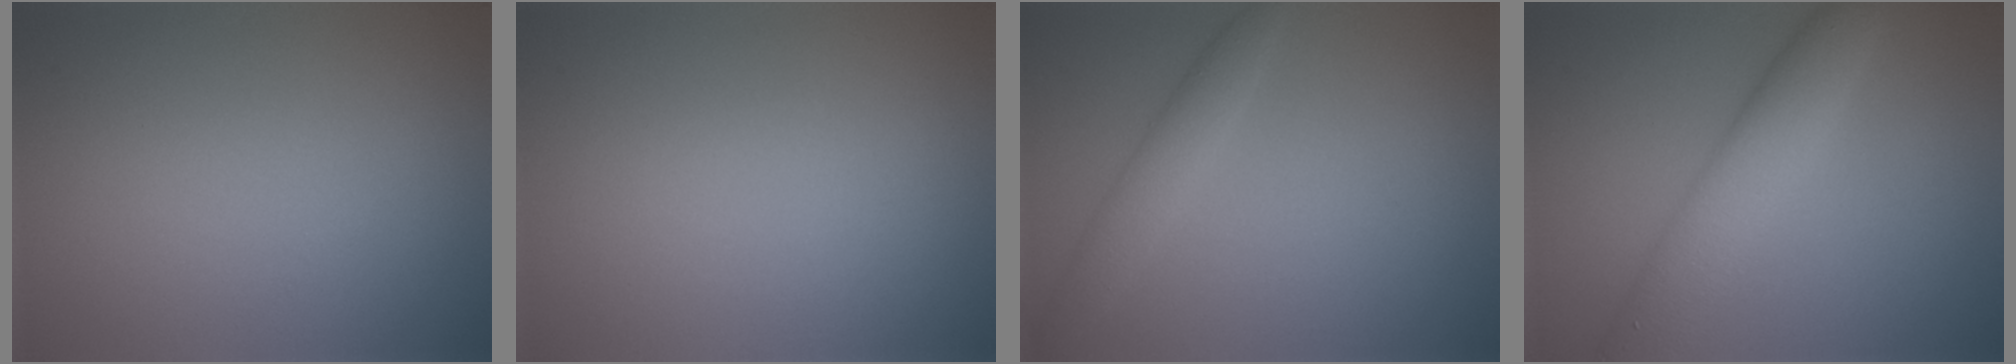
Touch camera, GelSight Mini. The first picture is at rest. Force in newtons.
{"total": 0.0}
{"total": 2.3, "press": 2.3, "slide": 0.1}
{"total": 5.5, "press": 5.5, "slide": 0.0}